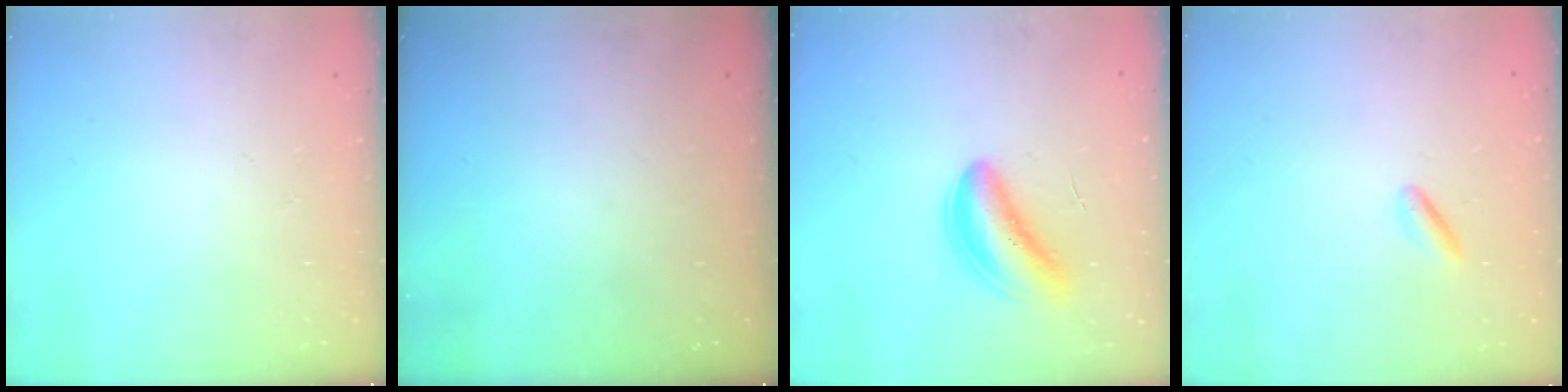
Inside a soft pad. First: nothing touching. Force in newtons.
{"total": 0.0}
{"total": 5.1, "press": 4.6, "slide": 2.2}
{"total": 0.8, "press": 0.7, "slide": 0.4}